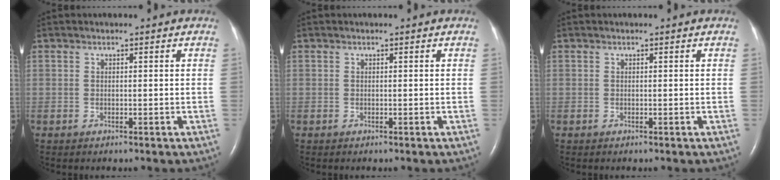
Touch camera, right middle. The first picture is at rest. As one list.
[{"total": 0.0}, {"total": 0.0}]